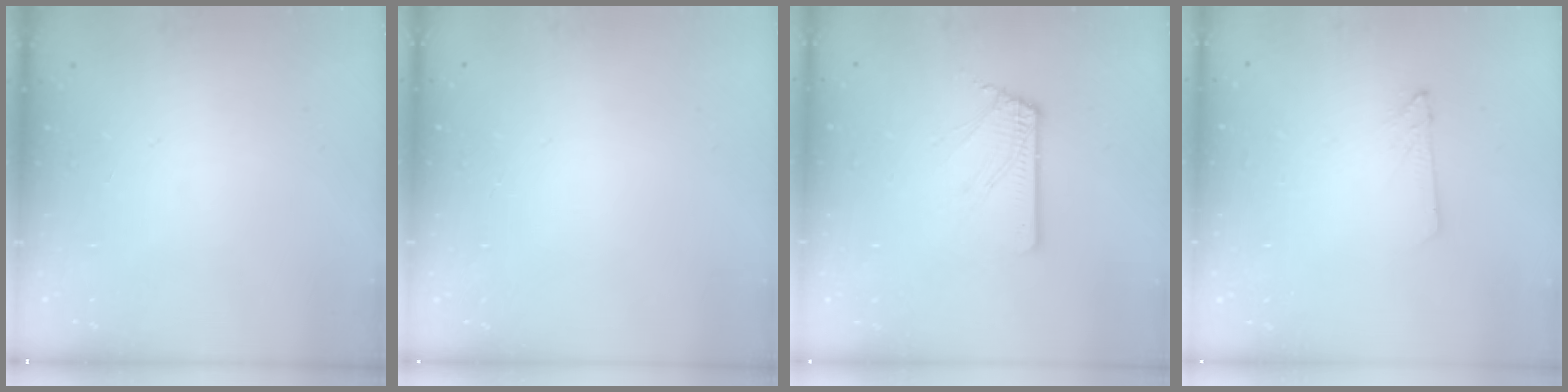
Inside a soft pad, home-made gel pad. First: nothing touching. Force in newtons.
{"total": 0.0}
{"total": 2.5, "press": 2.5, "slide": 0.3}
{"total": 2.4, "press": 2.4, "slide": 0.2}